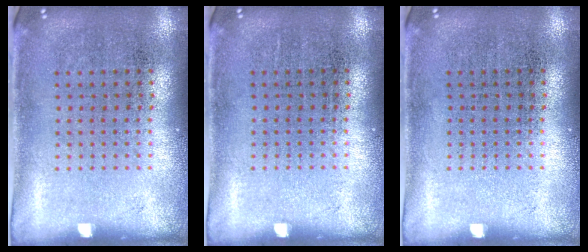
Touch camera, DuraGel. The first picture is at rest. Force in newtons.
{"total": 0.0}
{"total": 0.0}